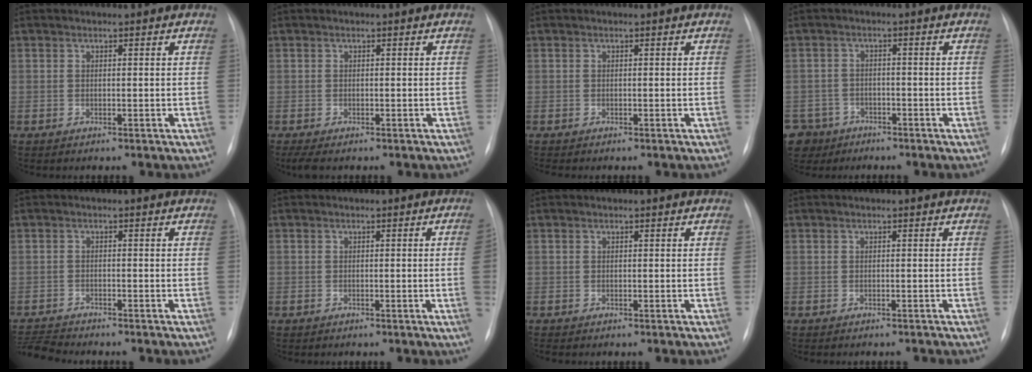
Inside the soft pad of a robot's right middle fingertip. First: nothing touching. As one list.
[{"total": 2.6, "force": [-1.8, 0.8, 1.6], "torque": [-0.029, -0.009, -0.027]}, {"total": 0.7, "force": [-0.6, 0.0, 0.4], "torque": [-0.007, -0.003, -0.007]}, {"total": 8.5, "force": [-5.5, 6.4, 1.0], "torque": [-0.042, 0.002, -0.092]}, {"total": 3.7, "force": [-3.6, -0.6, 0.1], "torque": [-0.006, -0.020, -0.064]}, {"total": 2.2, "force": [-0.3, -0.6, 2.0], "torque": [-0.029, 0.000, -0.002]}, {"total": 0.0}, {"total": 1.6, "force": [-1.5, 0.4, 0.4], "torque": [-0.005, -0.005, -0.018]}]